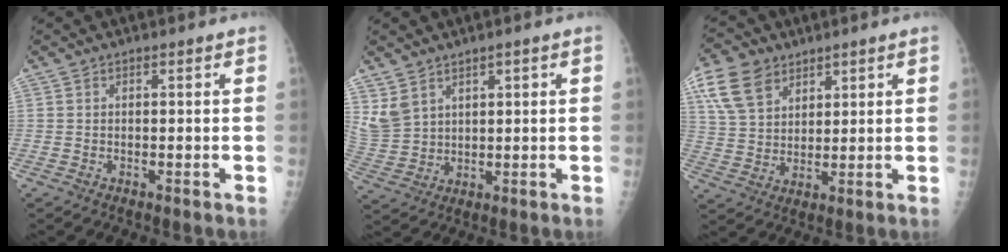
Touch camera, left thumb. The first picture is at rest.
{"total": 6.2, "force": [3.6, 4.4, 2.4], "torque": [-0.035, -0.018, 0.086]}
{"total": 11.4, "force": [6.0, 7.7, 5.9], "torque": [-0.102, -0.009, 0.121]}